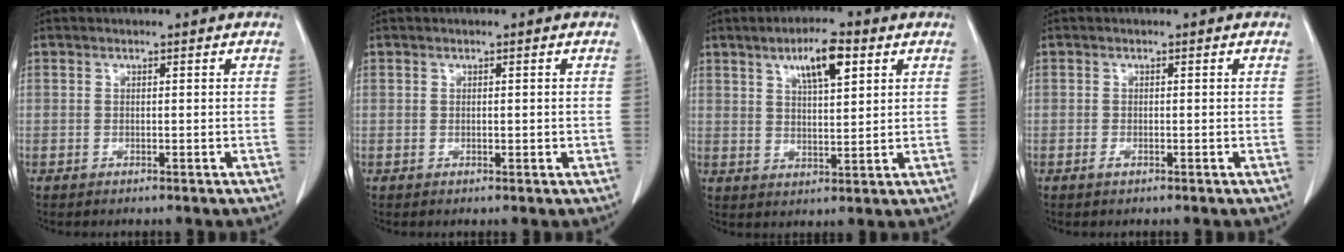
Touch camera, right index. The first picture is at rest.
{"total": 1.4, "force": [-0.1, 0.7, 1.2], "torque": [-0.025, 0.000, 0.001]}
{"total": 8.1, "force": [4.0, 2.4, 6.6], "torque": [-0.119, 0.005, 0.071]}
{"total": 1.2, "force": [-0.6, 0.7, 0.9], "torque": [-0.015, 0.001, -0.007]}